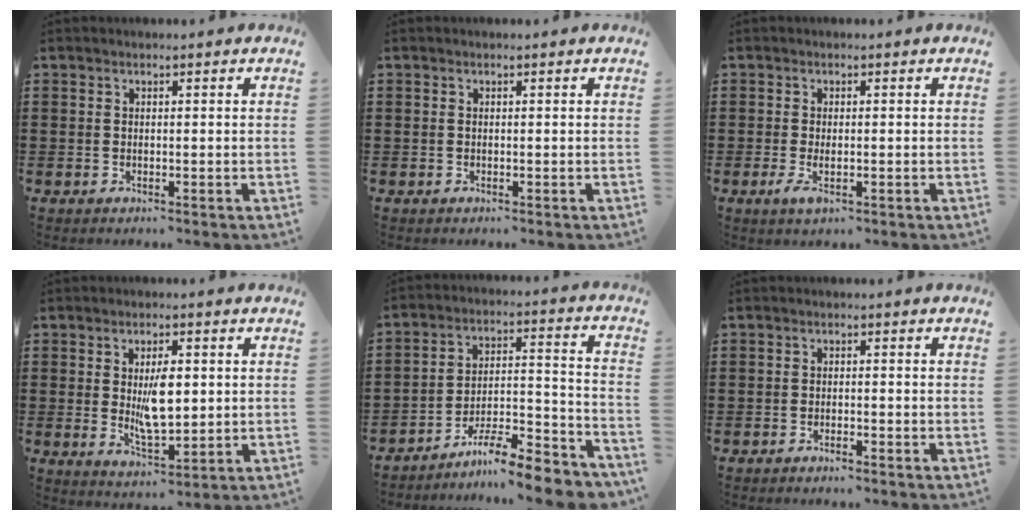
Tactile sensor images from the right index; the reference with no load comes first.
{"total": 0.0}
{"total": 2.0, "force": [-0.6, 0.6, 1.8], "torque": [-0.049, -0.008, -0.015]}
{"total": 6.8, "force": [0.6, 2.9, 6.2], "torque": [-0.101, 0.001, 0.006]}
{"total": 9.2, "force": [-8.2, 0.7, 4.1], "torque": [-0.051, 0.015, -0.156]}
{"total": 0.8, "force": [-0.8, -0.1, 0.3], "torque": [-0.008, -0.002, -0.014]}